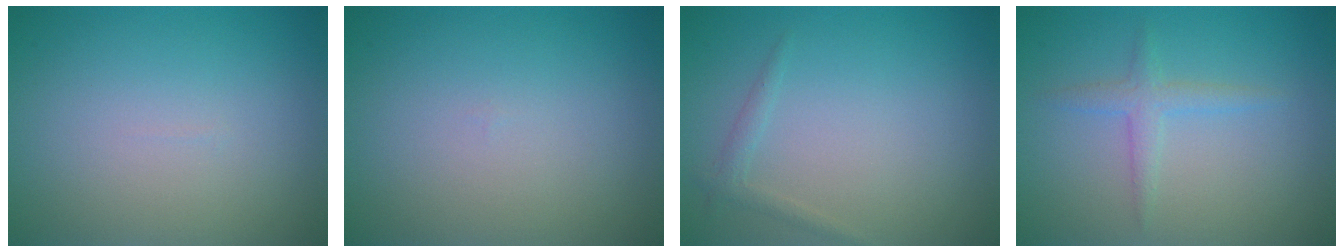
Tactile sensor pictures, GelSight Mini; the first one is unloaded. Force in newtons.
{"total": 0.0}
{"total": 1.0, "press": 1.0, "slide": 0.1}
{"total": 1.7, "press": 1.7, "slide": 0.1}